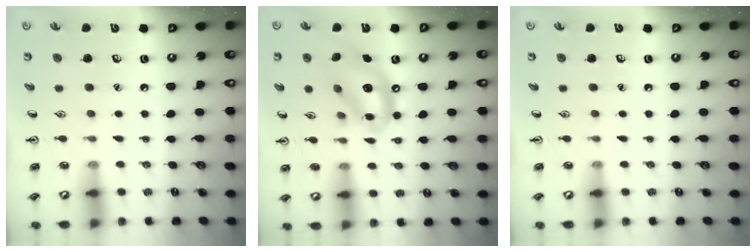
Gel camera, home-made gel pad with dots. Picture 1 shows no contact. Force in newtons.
{"total": 13.3, "press": 12.7, "slide": 4.1}
{"total": 0.0}